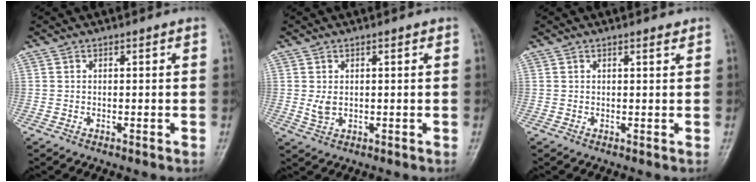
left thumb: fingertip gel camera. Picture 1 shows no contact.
{"total": 2.8, "force": [0.6, 1.8, 2.1], "torque": [-0.032, -0.009, 0.015]}
{"total": 1.0, "force": [0.8, 0.2, 0.6], "torque": [-0.008, -0.005, 0.012]}